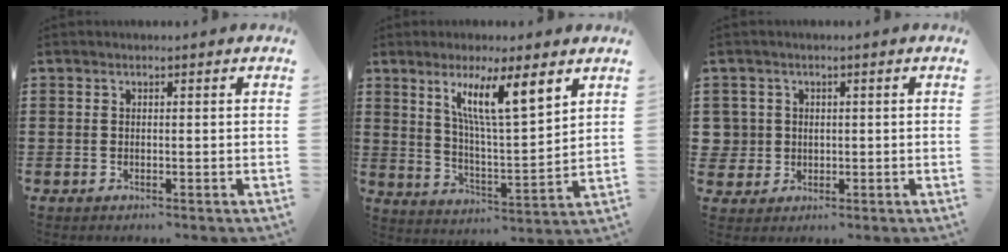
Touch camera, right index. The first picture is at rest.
{"total": 10.1, "force": [5.4, 1.7, 8.4], "torque": [-0.160, -0.012, 0.087]}
{"total": 2.8, "force": [0.2, 2.8, 0.3], "torque": [-0.023, 0.007, 0.002]}